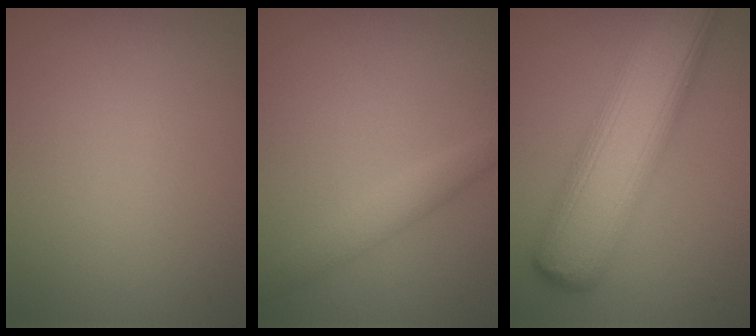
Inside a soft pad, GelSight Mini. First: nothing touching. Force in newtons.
{"total": 2.2, "press": 2.2, "slide": 0.1}
{"total": 10.2, "press": 10.2, "slide": 0.3}